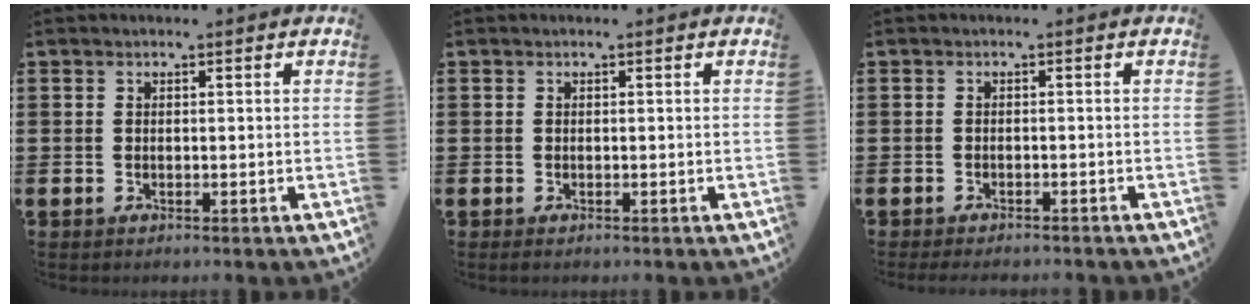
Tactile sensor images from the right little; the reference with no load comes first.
{"total": 0.0}
{"total": 0.9, "force": [-0.8, 0.0, 0.2], "torque": [-0.005, -0.002, -0.016]}